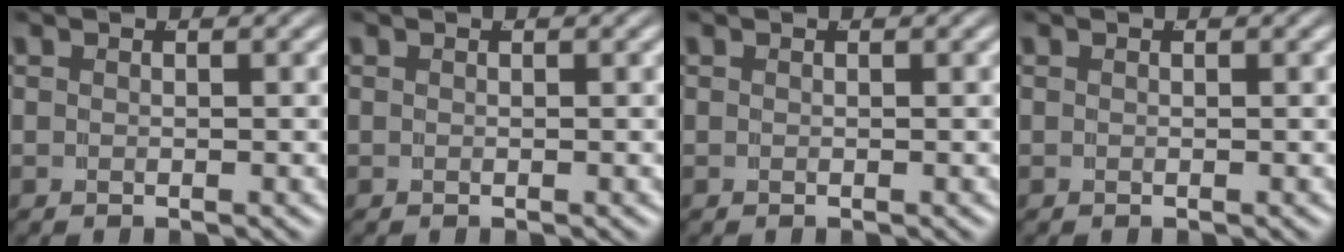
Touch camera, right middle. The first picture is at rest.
{"total": 0.0}
{"total": 0.0}
{"total": 0.0}